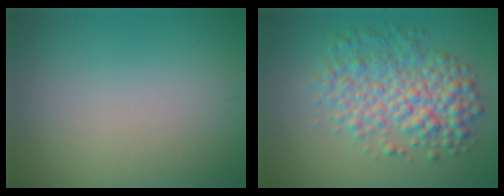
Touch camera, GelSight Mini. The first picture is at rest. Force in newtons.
{"total": 5.9, "press": 5.9, "slide": 0.1}